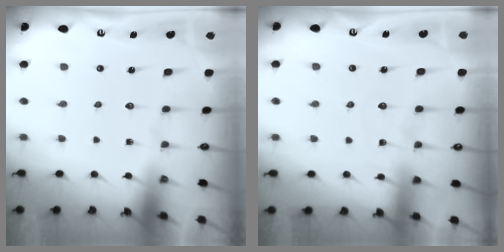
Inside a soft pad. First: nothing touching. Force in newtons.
{"total": 5.4, "press": 5.3, "slide": 0.7}